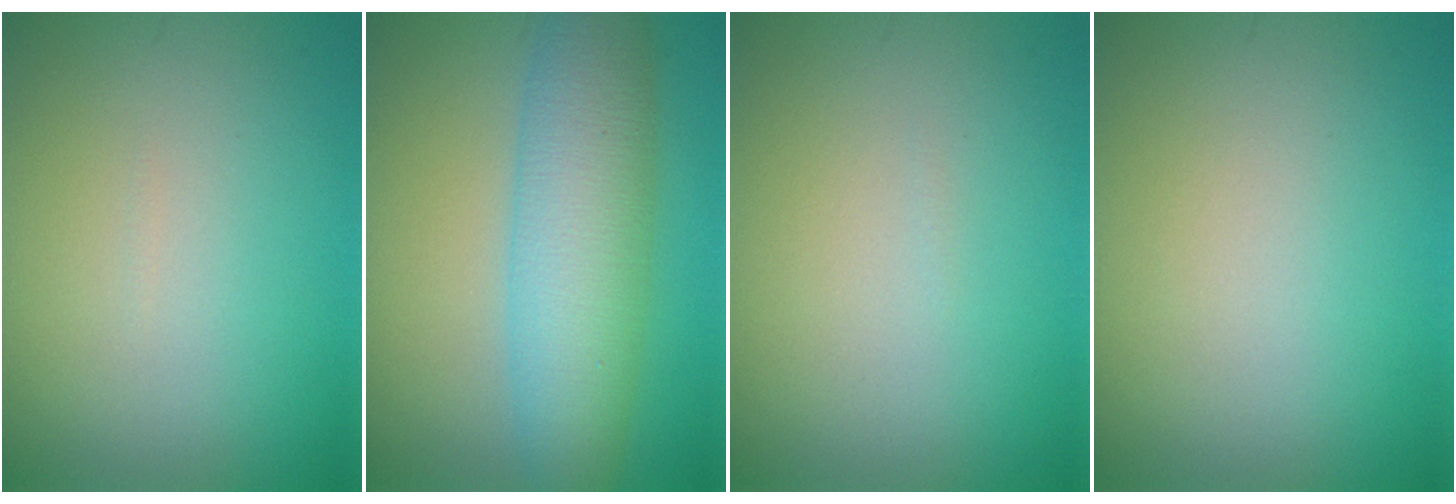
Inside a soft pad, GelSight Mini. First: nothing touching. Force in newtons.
{"total": 7.3, "press": 7.3, "slide": 0.1}
{"total": 0.0}
{"total": 0.0}